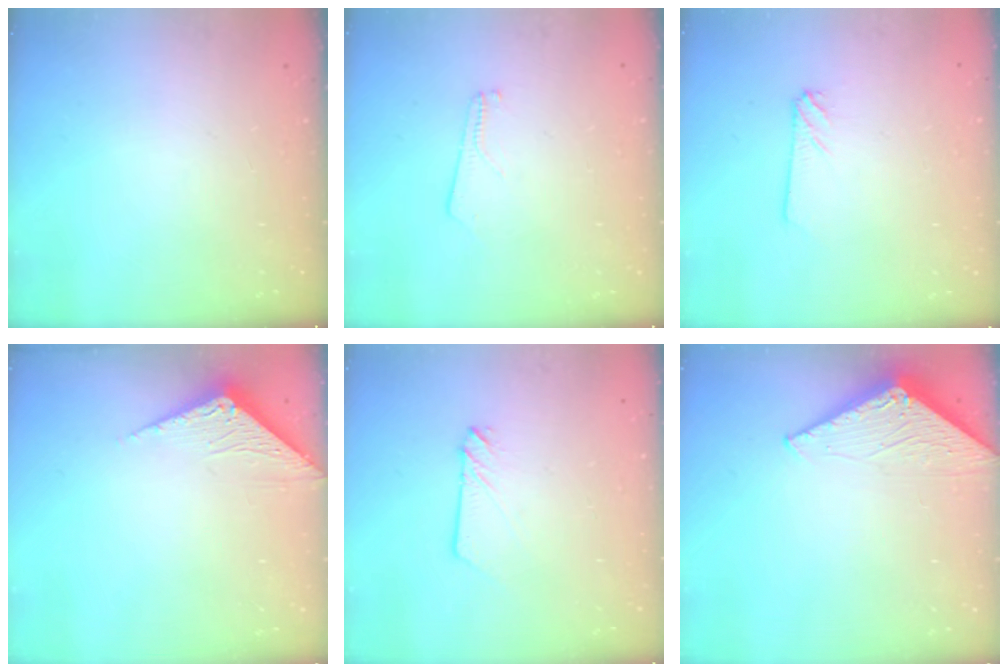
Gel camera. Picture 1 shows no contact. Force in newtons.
{"total": 2.6, "press": 2.6, "slide": 0.3}
{"total": 2.4, "press": 2.4, "slide": 0.2}
{"total": 3.4, "press": 3.4, "slide": 0.3}
{"total": 2.3, "press": 2.3, "slide": 0.2}
{"total": 3.0, "press": 3.0, "slide": 0.2}